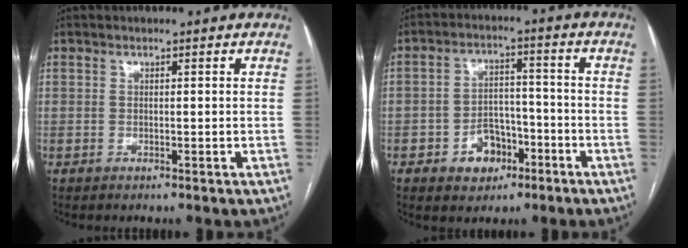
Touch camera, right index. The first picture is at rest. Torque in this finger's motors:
{"motor_torque": [0.76, -0.66, 0.12, 0.05]}